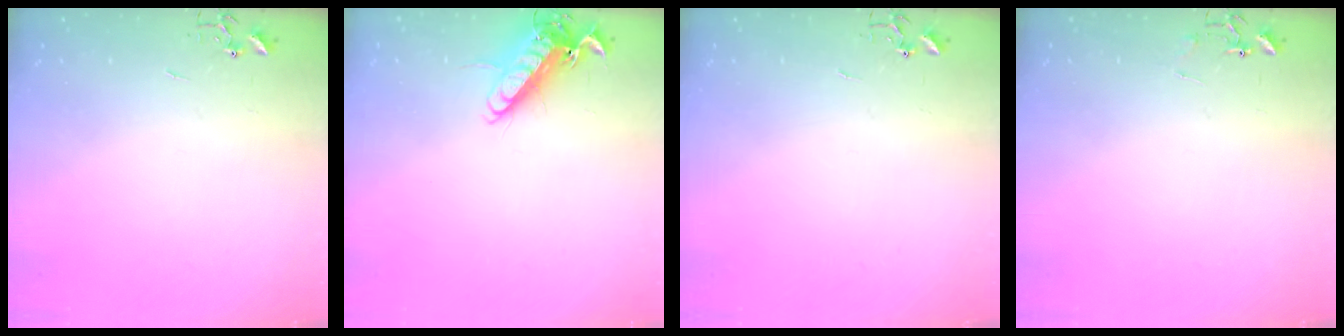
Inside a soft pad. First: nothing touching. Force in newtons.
{"total": 12.9, "press": 12.8, "slide": 1.7}
{"total": 0.0}
{"total": 5.5, "press": 5.4, "slide": 0.4}